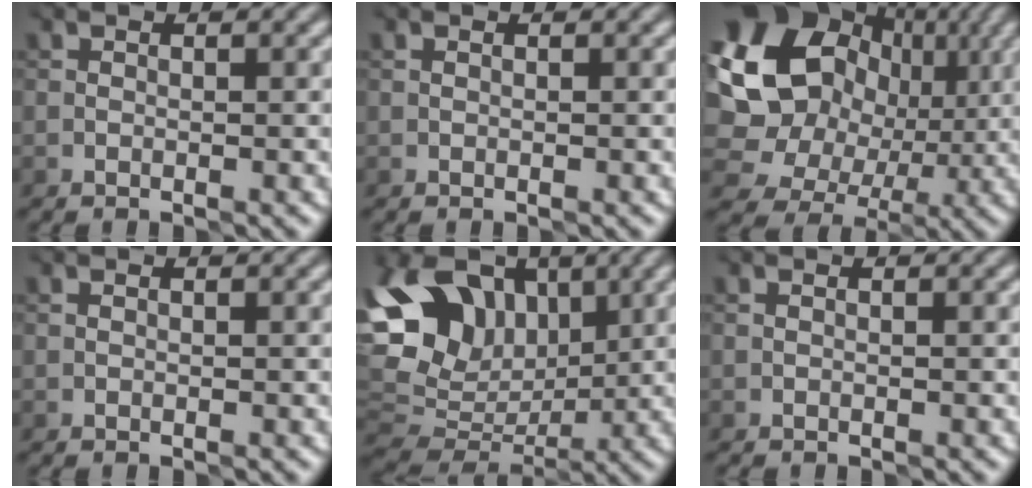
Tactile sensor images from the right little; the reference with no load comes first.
{"total": 0.0}
{"total": 18.8, "force": [5.0, 16.2, 8.1], "torque": [-0.173, 0.045, 0.065]}
{"total": 0.0}
{"total": 13.6, "force": [4.0, 10.4, 7.9], "torque": [-0.163, 0.013, 0.072]}
{"total": 0.0}